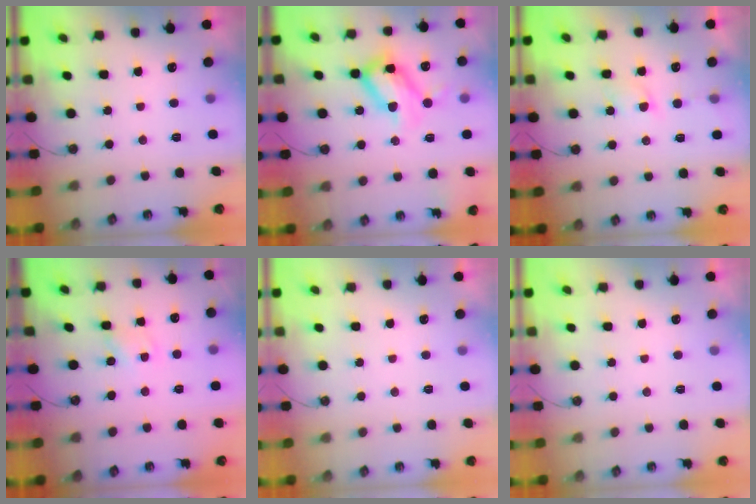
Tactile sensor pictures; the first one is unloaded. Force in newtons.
{"total": 17.9, "press": 17.8, "slide": 1.7}
{"total": 3.4, "press": 3.4, "slide": 0.5}
{"total": 2.6, "press": 2.5, "slide": 0.4}
{"total": 0.0}
{"total": 0.0}